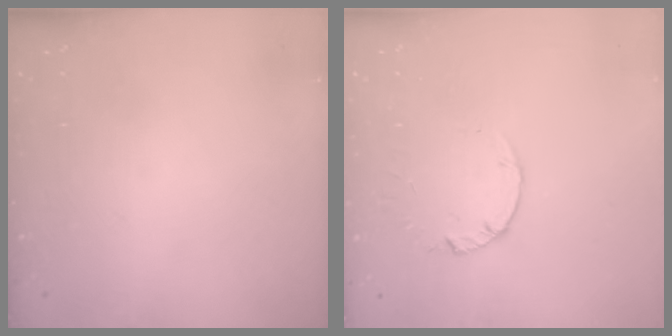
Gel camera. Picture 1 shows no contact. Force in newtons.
{"total": 1.0, "press": 0.9, "slide": 0.3}